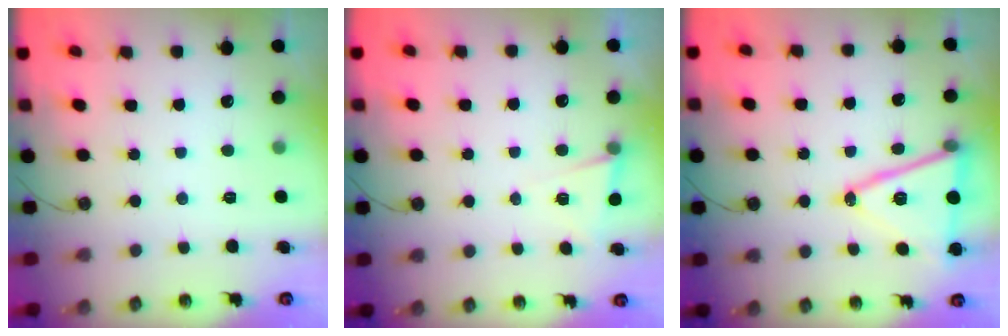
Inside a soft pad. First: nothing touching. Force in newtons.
{"total": 3.0, "press": 2.7, "slide": 1.2}
{"total": 16.7, "press": 16.3, "slide": 3.6}